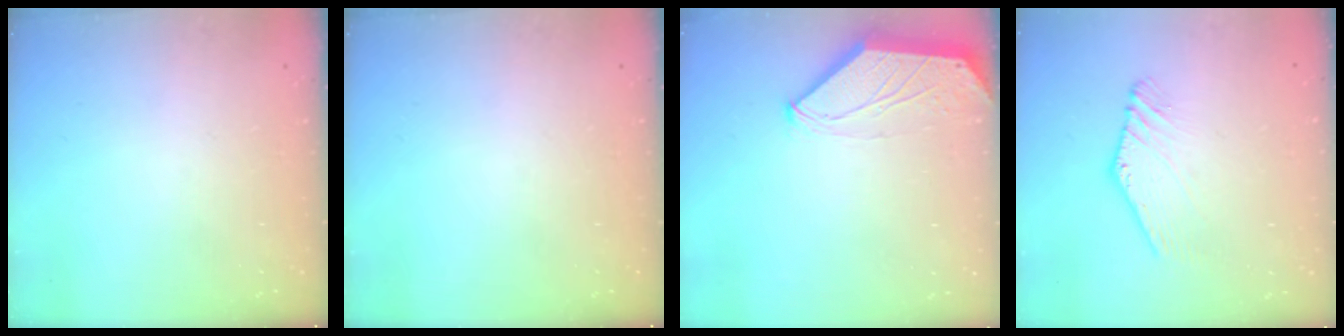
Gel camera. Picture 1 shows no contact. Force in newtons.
{"total": 0.0}
{"total": 0.0}
{"total": 1.3, "press": 1.3, "slide": 0.3}